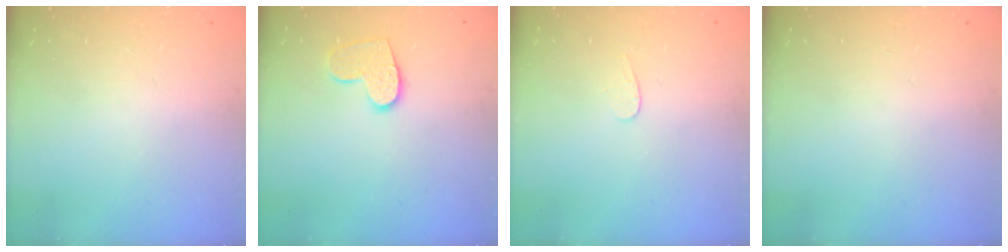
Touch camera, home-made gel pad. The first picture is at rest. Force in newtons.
{"total": 9.9, "press": 9.9, "slide": 0.7}
{"total": 3.0, "press": 3.0, "slide": 0.3}
{"total": 0.0}